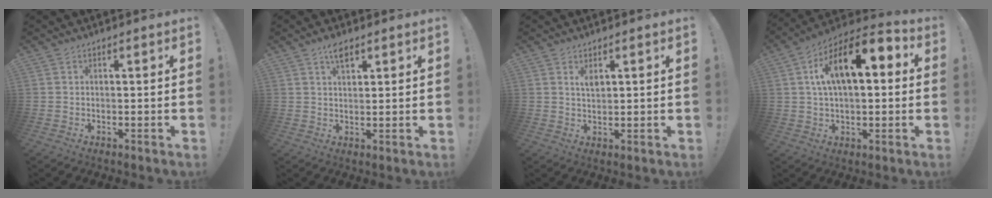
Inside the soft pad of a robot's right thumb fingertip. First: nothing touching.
{"total": 4.2, "force": [2.7, 1.7, 2.8], "torque": [-0.037, -0.012, 0.043]}
{"total": 2.5, "force": [1.7, 0.9, 1.6], "torque": [-0.019, -0.008, 0.026]}
{"total": 16.5, "force": [4.9, 7.9, 13.6], "torque": [-0.232, -0.009, 0.076]}